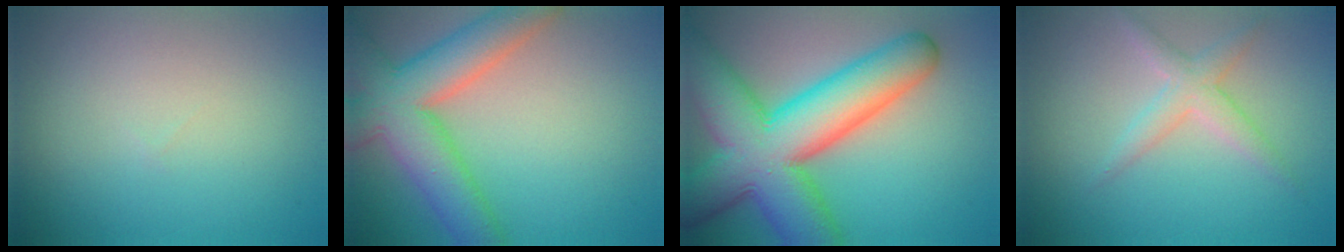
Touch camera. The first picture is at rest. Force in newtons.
{"total": 8.3, "press": 8.3, "slide": 0.4}
{"total": 13.4, "press": 13.4, "slide": 0.5}
{"total": 2.4, "press": 2.4, "slide": 0.1}